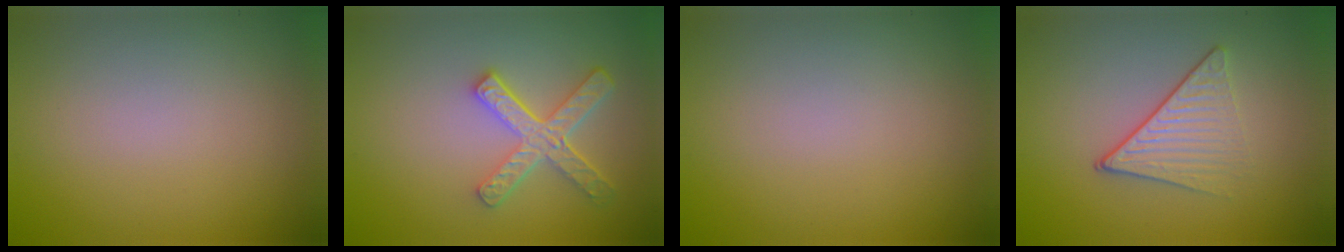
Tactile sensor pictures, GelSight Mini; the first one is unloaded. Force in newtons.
{"total": 4.7, "press": 3.5, "slide": 3.0}
{"total": 0.0}
{"total": 3.8, "press": 2.8, "slide": 2.5}